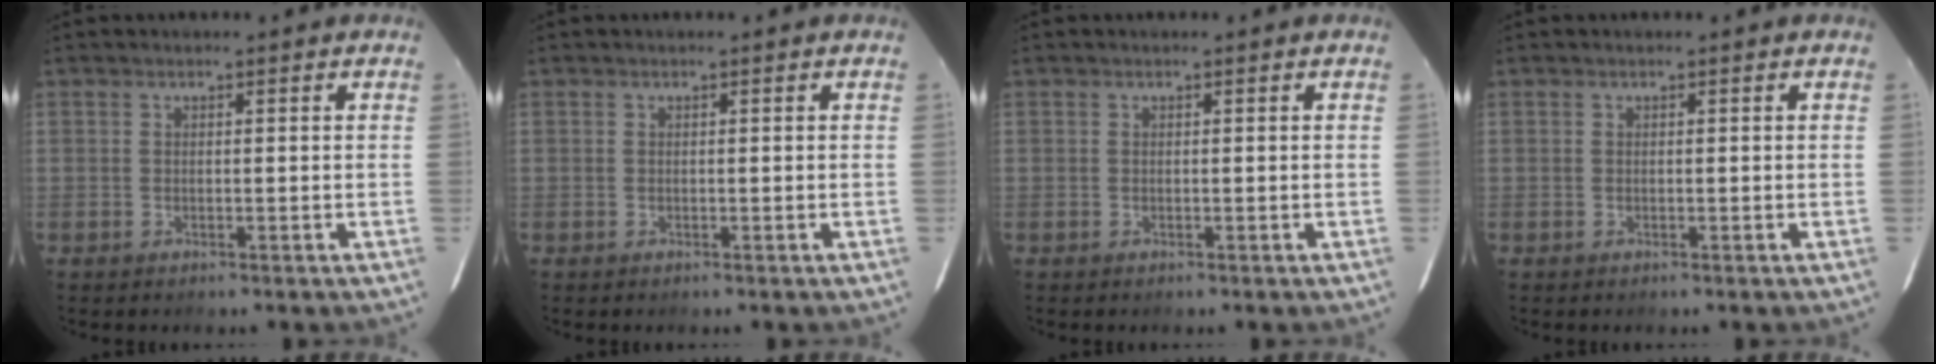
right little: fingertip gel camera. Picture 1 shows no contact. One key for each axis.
{"total": 0.0}
{"total": 0.0}
{"total": 0.0}